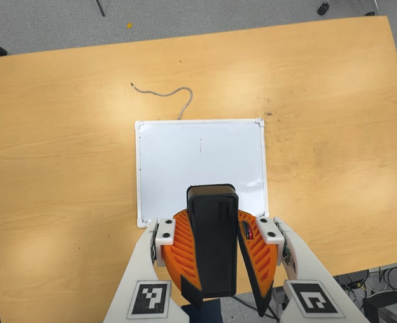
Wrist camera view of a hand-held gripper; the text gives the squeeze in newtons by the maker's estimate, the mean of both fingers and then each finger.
{"total": 10.9, "left": 10.6, "right": 11.1}